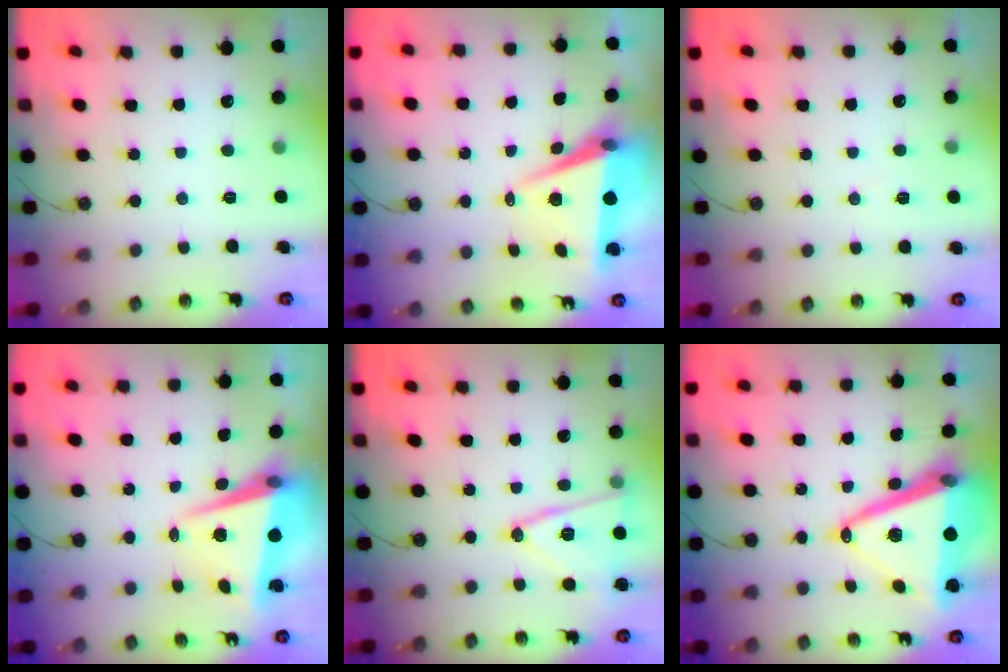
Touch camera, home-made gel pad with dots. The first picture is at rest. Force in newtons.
{"total": 7.3, "press": 5.9, "slide": 4.2}
{"total": 6.6, "press": 4.9, "slide": 4.4}
{"total": 8.3, "press": 8.2, "slide": 1.1}
{"total": 14.7, "press": 14.5, "slide": 2.7}
{"total": 21.6, "press": 21.2, "slide": 3.9}